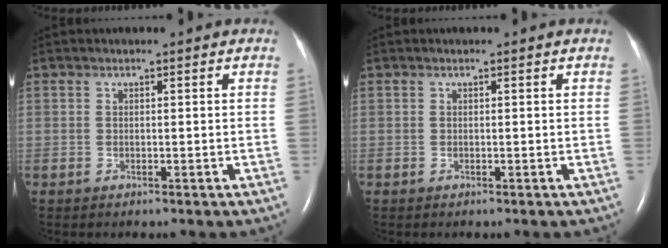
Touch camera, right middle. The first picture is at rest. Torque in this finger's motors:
{"motor_torque": [-0.08, 0.04, -0.01, 0.00]}